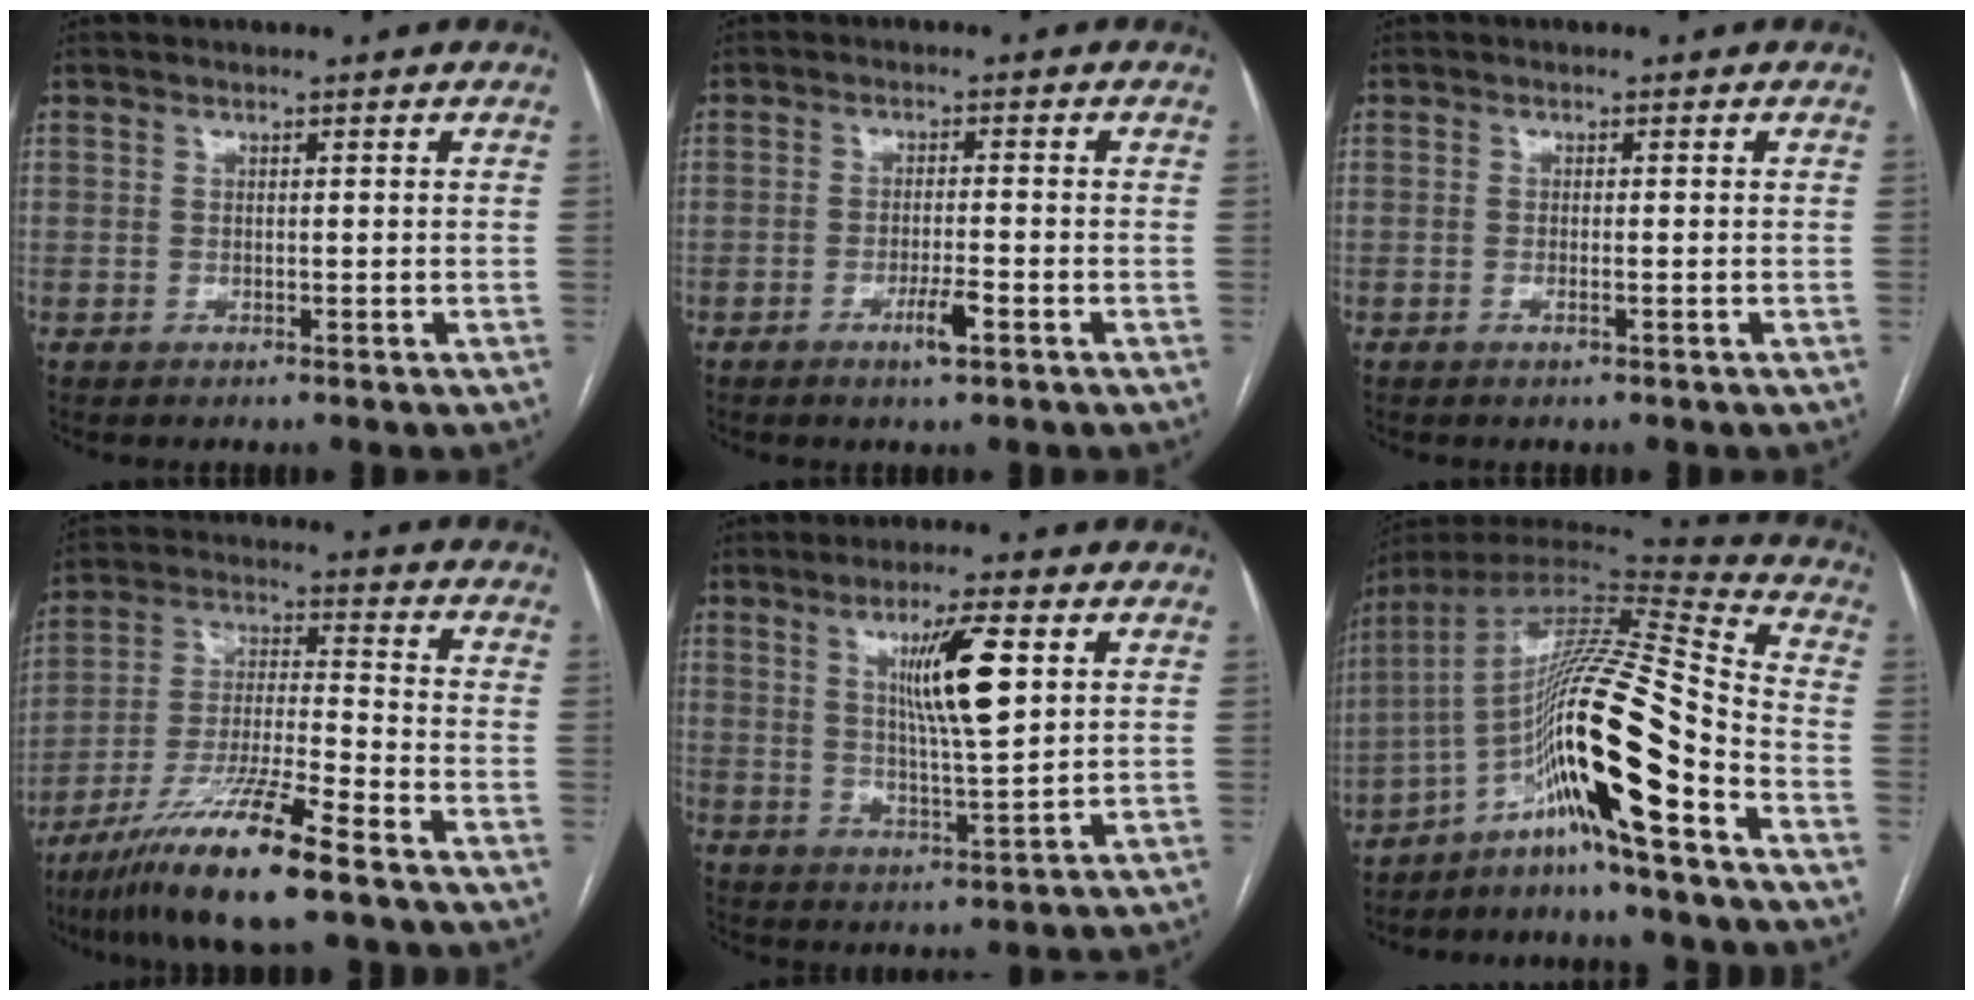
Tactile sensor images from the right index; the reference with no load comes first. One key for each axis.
{"total": 3.6, "fx": -1.9, "fy": 0.2, "fz": 3.0, "tx": -0.056, "ty": -0.004, "tz": -0.033}
{"total": 0.9, "fx": -0.4, "fy": -0.1, "fz": 0.8, "tx": -0.016, "ty": 0.000, "tz": -0.006}
{"total": 14.7, "fx": -9.8, "fy": 0.3, "fz": 11.0, "tx": -0.218, "ty": -0.031, "tz": -0.179}
{"total": 9.6, "fx": 3.2, "fy": 0.7, "fz": 9.0, "tx": -0.156, "ty": -0.003, "tz": 0.055}
{"total": 17.6, "fx": -8.9, "fy": -0.8, "fz": 15.2, "tx": -0.271, "ty": 0.013, "tz": -0.159}